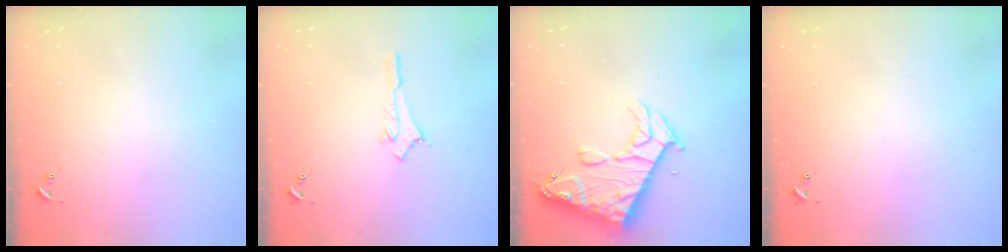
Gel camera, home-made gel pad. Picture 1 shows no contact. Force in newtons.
{"total": 2.8, "press": 2.8, "slide": 0.2}
{"total": 16.3, "press": 16.2, "slide": 1.8}
{"total": 0.0}